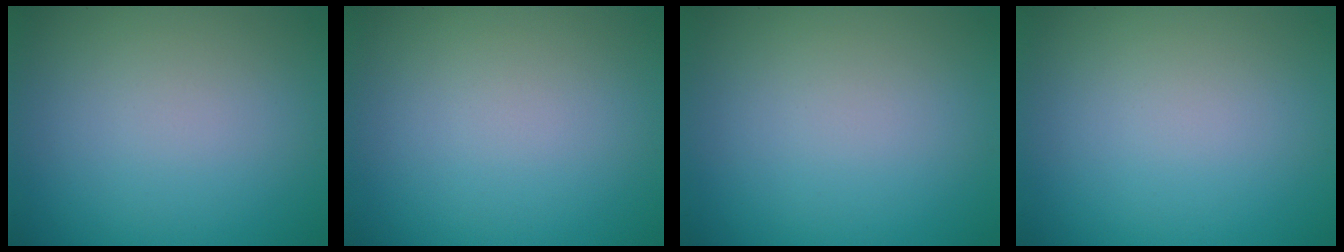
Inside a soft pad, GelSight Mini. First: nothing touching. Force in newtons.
{"total": 0.0}
{"total": 0.0}
{"total": 0.0}